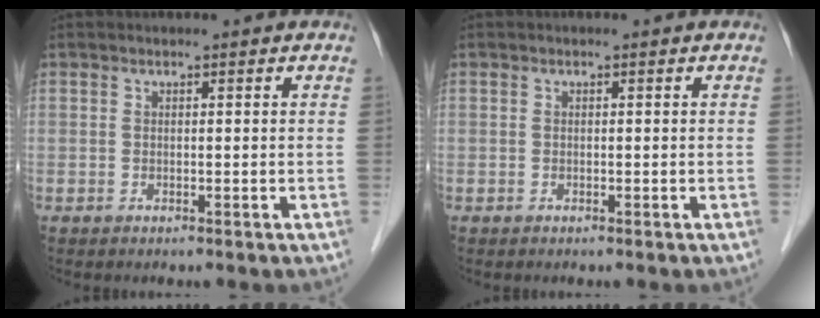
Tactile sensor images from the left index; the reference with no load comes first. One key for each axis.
{"total": 0.0}